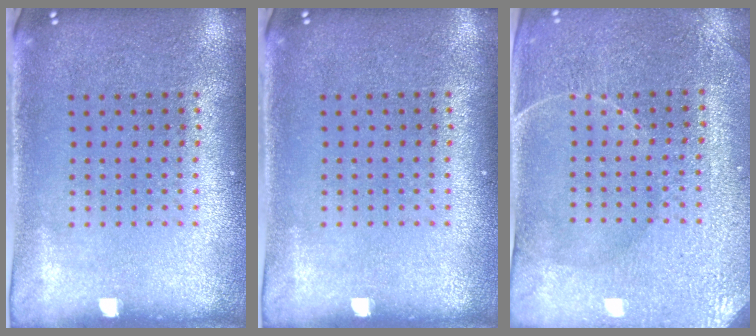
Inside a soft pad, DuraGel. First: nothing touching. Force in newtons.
{"total": 0.0}
{"total": 3.4, "press": 3.4, "slide": 0.4}